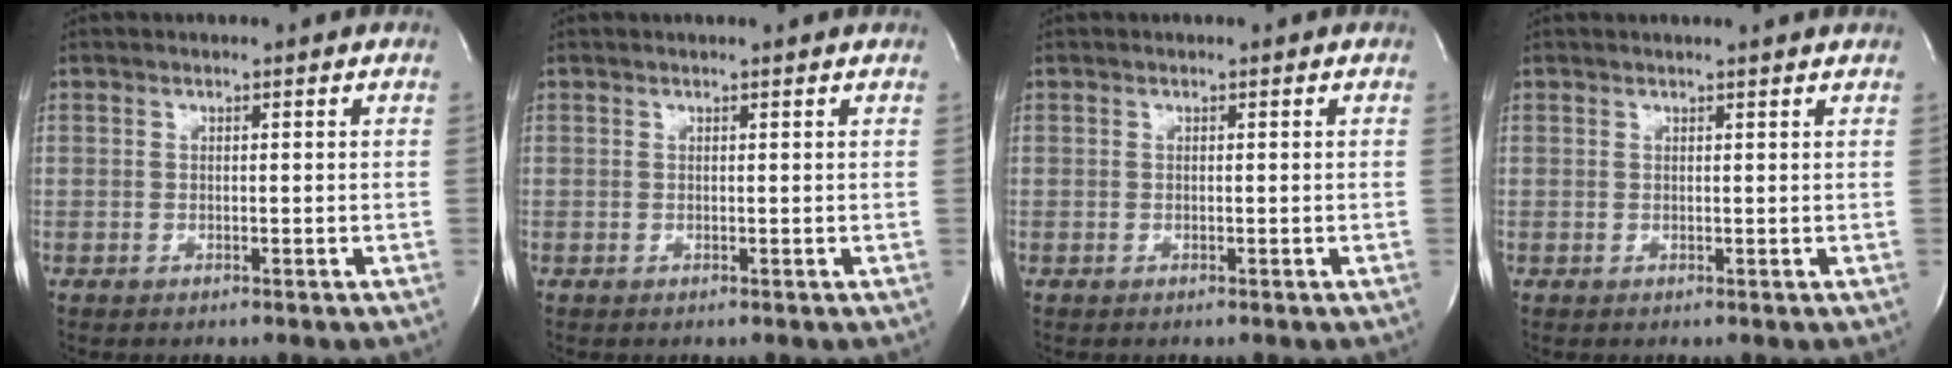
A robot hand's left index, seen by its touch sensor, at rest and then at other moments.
{"total": 1.2, "force": [1.1, -0.2, 0.2], "torque": [-0.011, 0.002, 0.014]}
{"total": 0.0}
{"total": 2.9, "force": [2.8, -0.4, 0.8], "torque": [-0.015, 0.006, 0.029]}